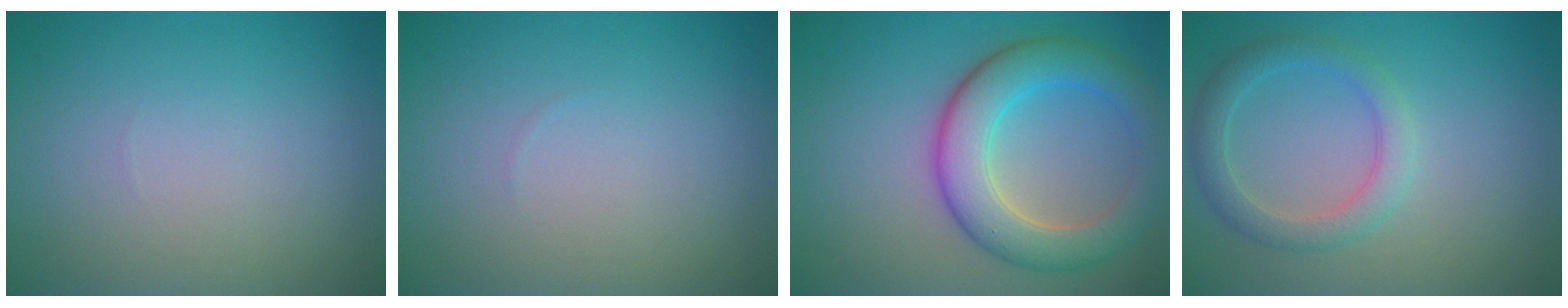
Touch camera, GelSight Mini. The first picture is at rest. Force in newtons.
{"total": 0.0}
{"total": 6.5, "press": 6.5, "slide": 0.3}
{"total": 2.9, "press": 2.9, "slide": 0.1}